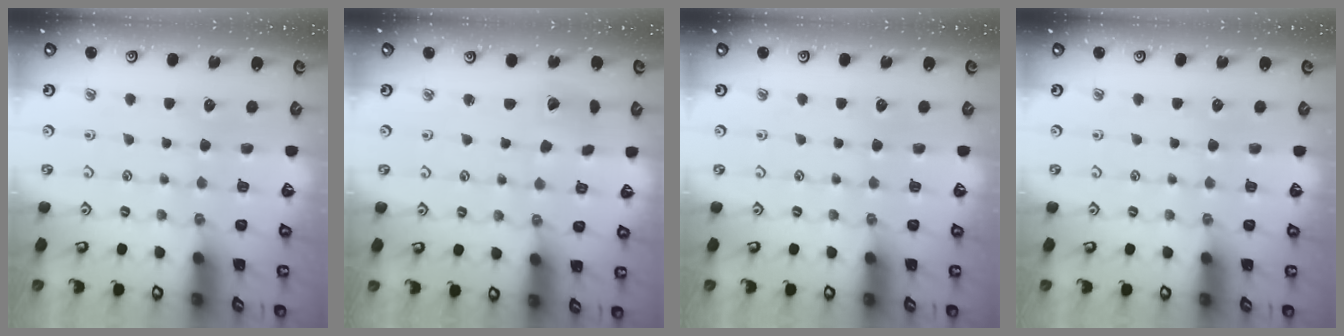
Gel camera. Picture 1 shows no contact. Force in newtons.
{"total": 2.8, "press": 2.8, "slide": 0.3}
{"total": 0.0}
{"total": 0.0}